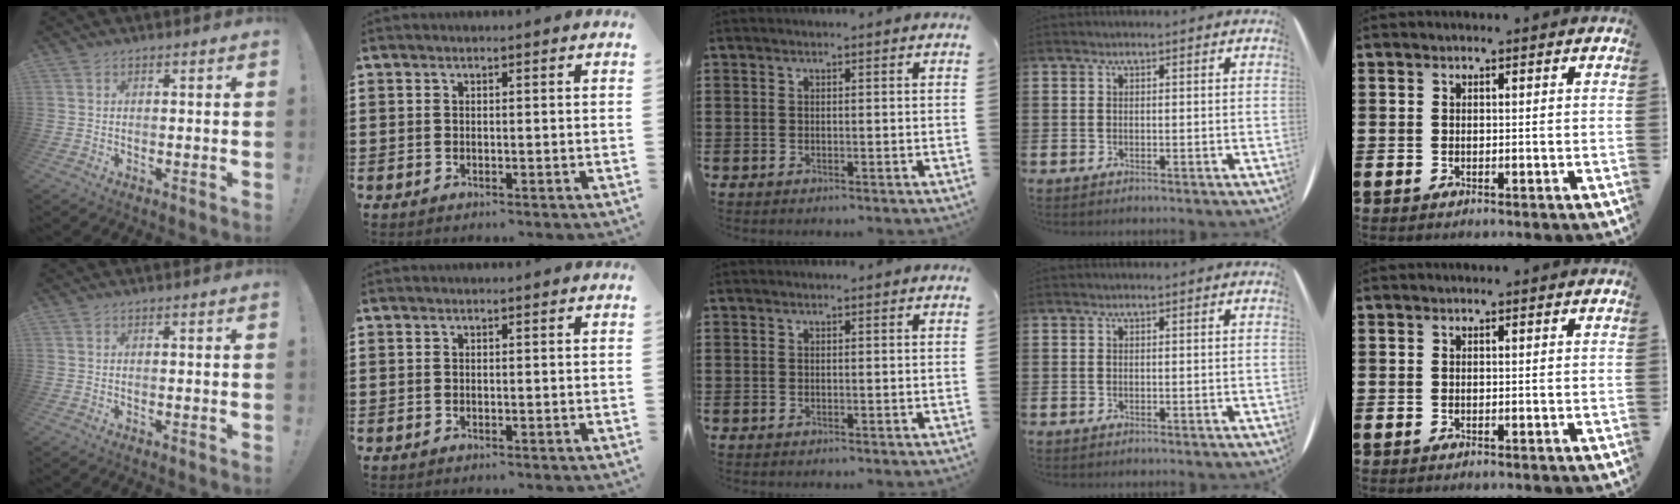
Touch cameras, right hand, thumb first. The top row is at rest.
{}